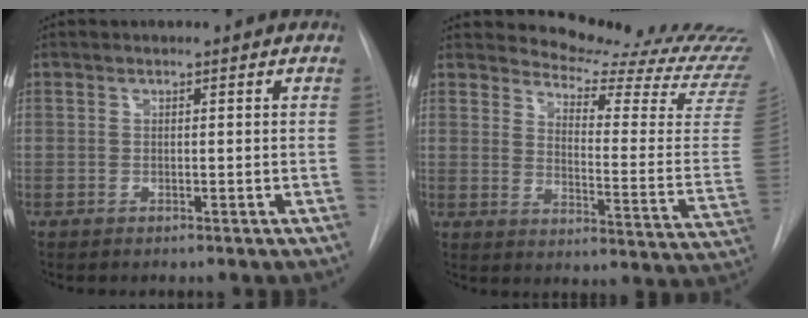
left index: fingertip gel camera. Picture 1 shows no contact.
{"total": 20.2, "force": [19.6, 0.3, 4.8], "torque": [-0.071, -0.155, 0.228]}